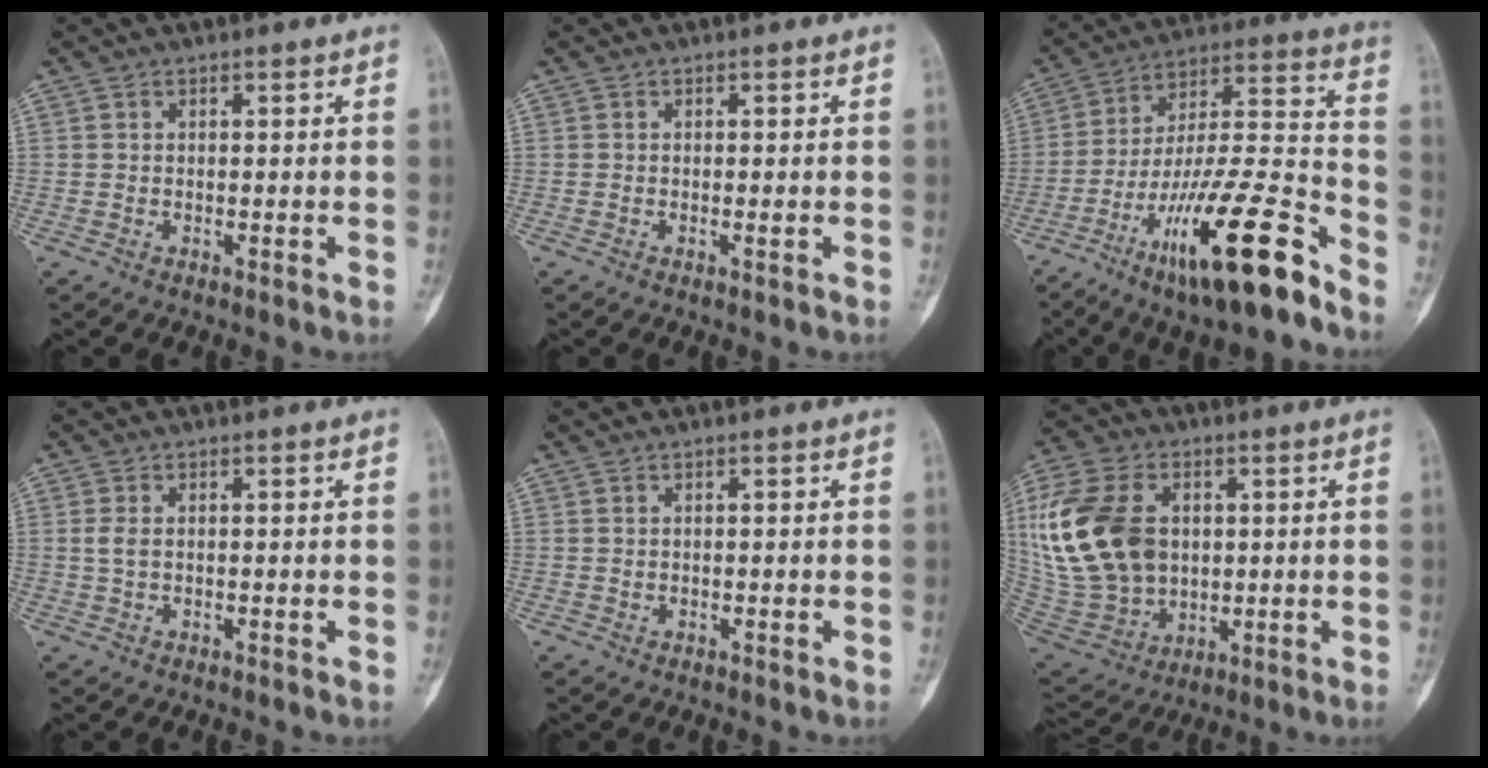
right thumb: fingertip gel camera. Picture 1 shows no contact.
{"total": 0.5, "force": [-0.1, 0.0, 0.5], "torque": [-0.012, -0.001, -0.001]}
{"total": 23.3, "force": [-14.2, 4.5, 17.9], "torque": [-0.309, 0.073, -0.240]}
{"total": 1.8, "force": [0.0, 1.1, 1.4], "torque": [-0.033, 0.001, -0.002]}
{"total": 0.0}
{"total": 25.2, "force": [3.3, 18.0, 17.3], "torque": [-0.366, 0.002, 0.078]}